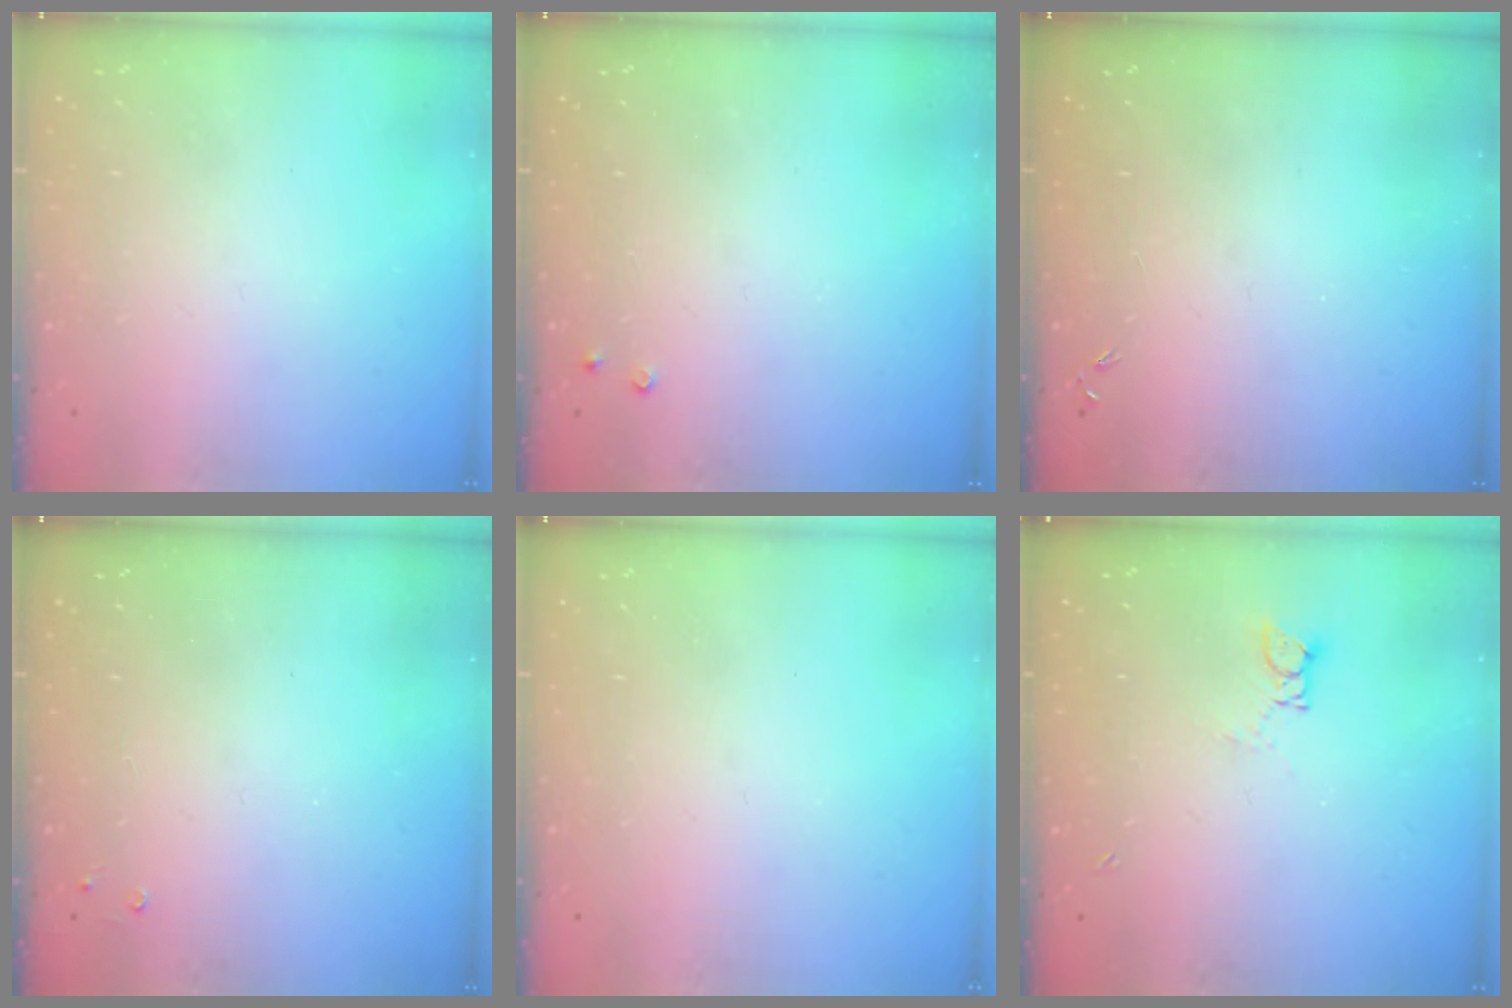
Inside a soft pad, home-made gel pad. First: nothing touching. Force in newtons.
{"total": 1.8, "press": 1.8, "slide": 0.4}
{"total": 0.0}
{"total": 1.9, "press": 1.8, "slide": 0.4}
{"total": 0.0}
{"total": 3.4, "press": 3.4, "slide": 0.3}